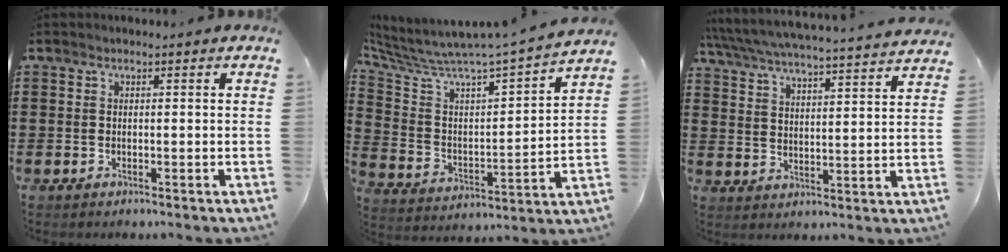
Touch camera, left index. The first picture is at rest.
{"total": 5.1, "force": [4.9, -0.1, 1.3], "torque": [-0.061, -0.064, 0.072]}
{"total": 4.9, "force": [4.7, -0.3, 1.2], "torque": [-0.047, -0.035, 0.076]}